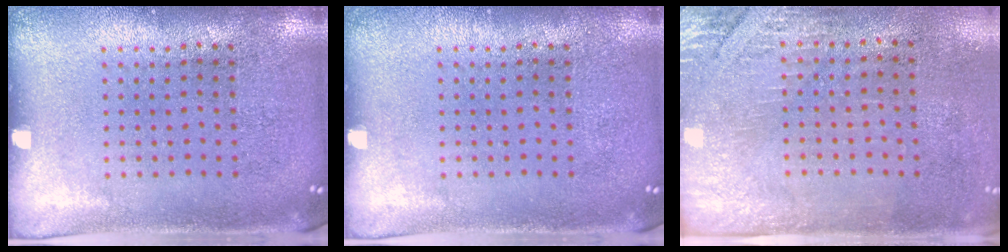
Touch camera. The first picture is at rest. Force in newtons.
{"total": 0.0}
{"total": 2.9, "press": 2.5, "slide": 1.5}